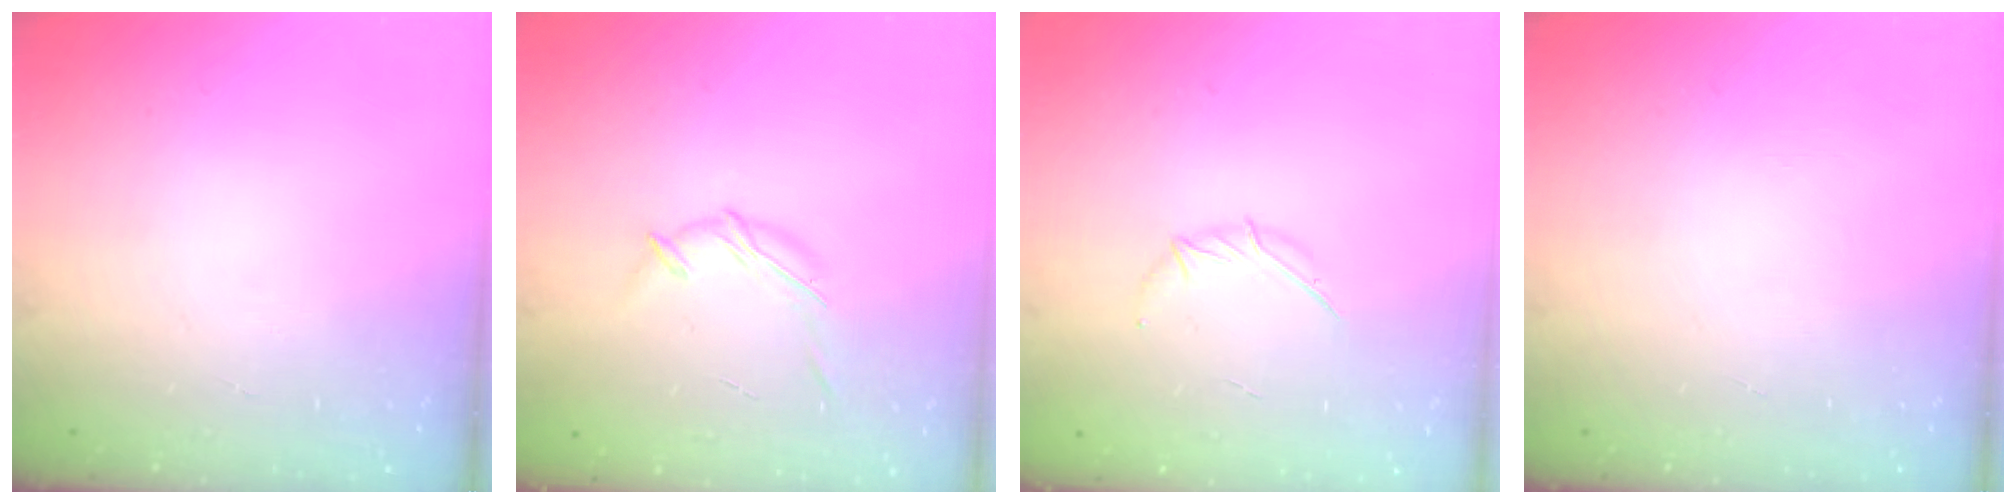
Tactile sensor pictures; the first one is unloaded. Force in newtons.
{"total": 6.8, "press": 6.7, "slide": 0.9}
{"total": 4.0, "press": 4.0, "slide": 0.7}
{"total": 0.0}